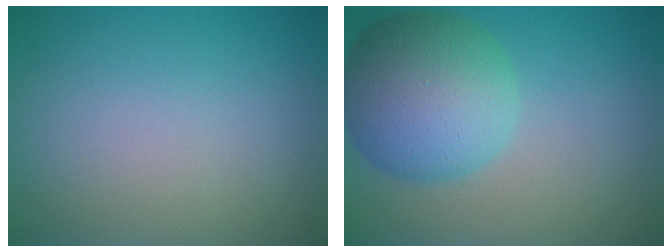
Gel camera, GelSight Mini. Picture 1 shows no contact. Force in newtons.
{"total": 8.7, "press": 8.7, "slide": 0.2}